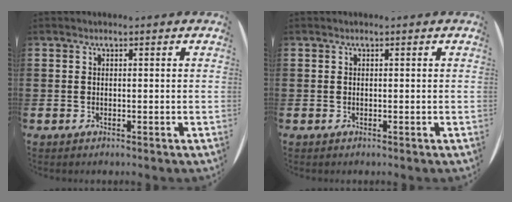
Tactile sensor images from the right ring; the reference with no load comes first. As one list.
[{"total": 0.0}]